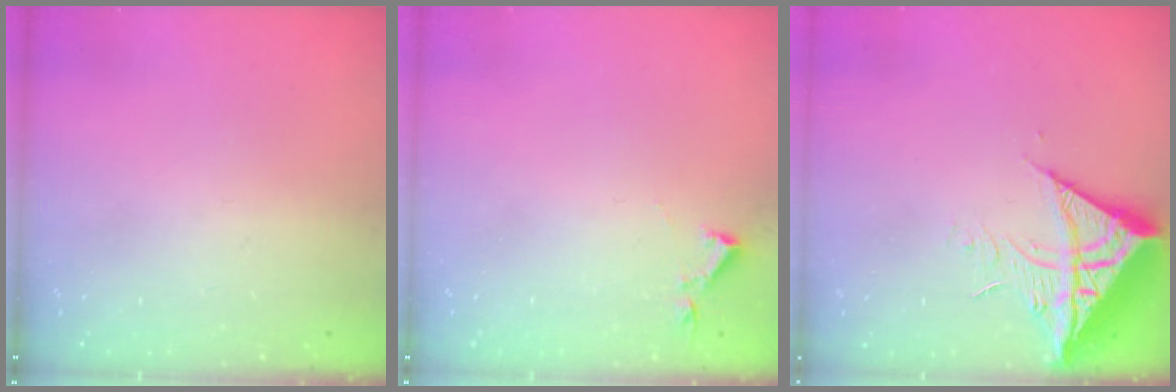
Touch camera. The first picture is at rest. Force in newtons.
{"total": 2.9, "press": 2.9, "slide": 0.5}
{"total": 11.9, "press": 11.8, "slide": 1.4}